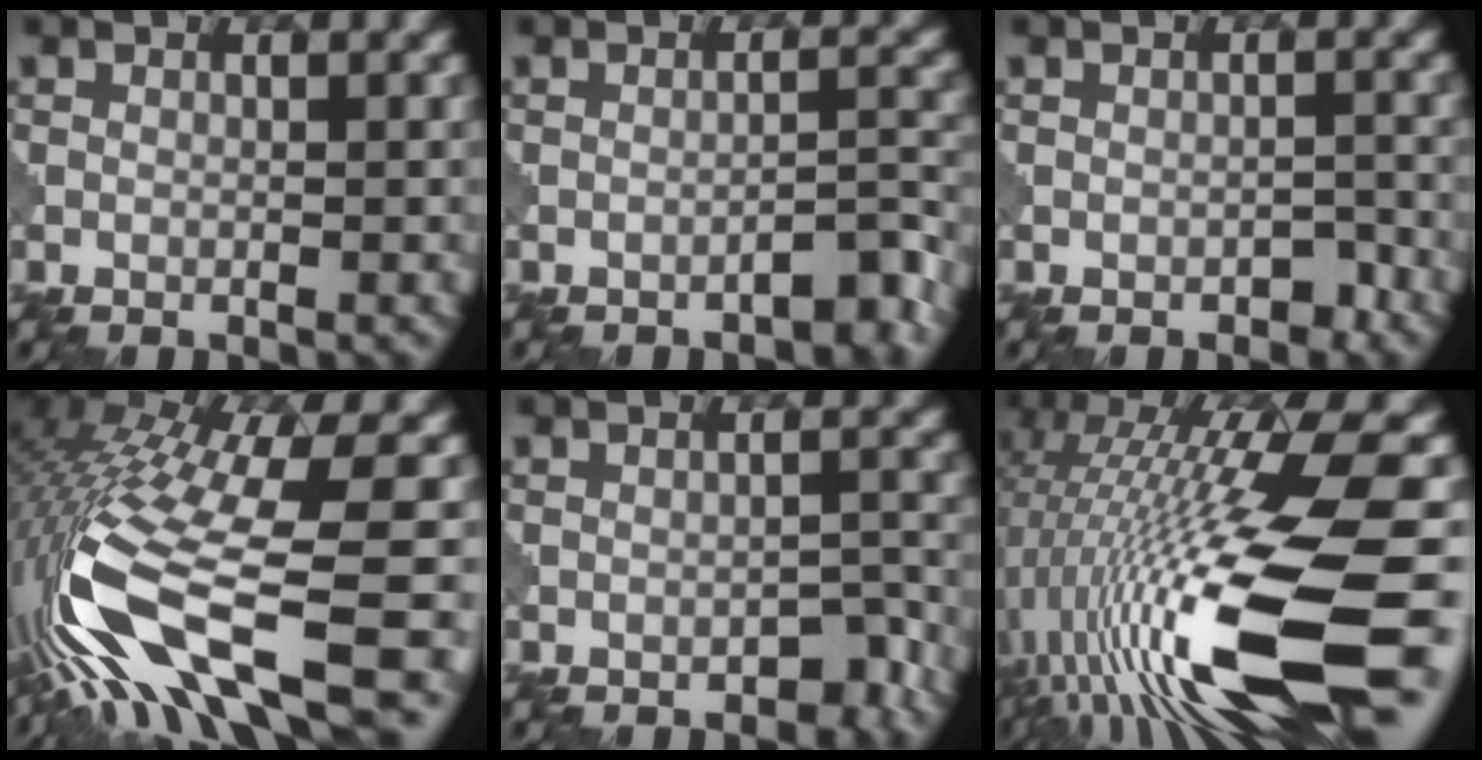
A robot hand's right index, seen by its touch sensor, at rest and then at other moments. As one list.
[{"total": 2.3, "force": [-2.0, 0.2, 1.1], "torque": [-0.011, 0.011, -0.034]}, {"total": 0.9, "force": [-0.8, 0.3, 0.1], "torque": [-0.002, 0.004, -0.012]}, {"total": 14.5, "force": [-4.3, 4.1, 13.2], "torque": [-0.273, -0.014, -0.060]}, {"total": 1.5, "force": [-1.3, 0.6, 0.4], "torque": [-0.006, 0.007, -0.016]}, {"total": 16.5, "force": [-3.7, 3.4, 15.7], "torque": [-0.287, 0.004, -0.054]}]